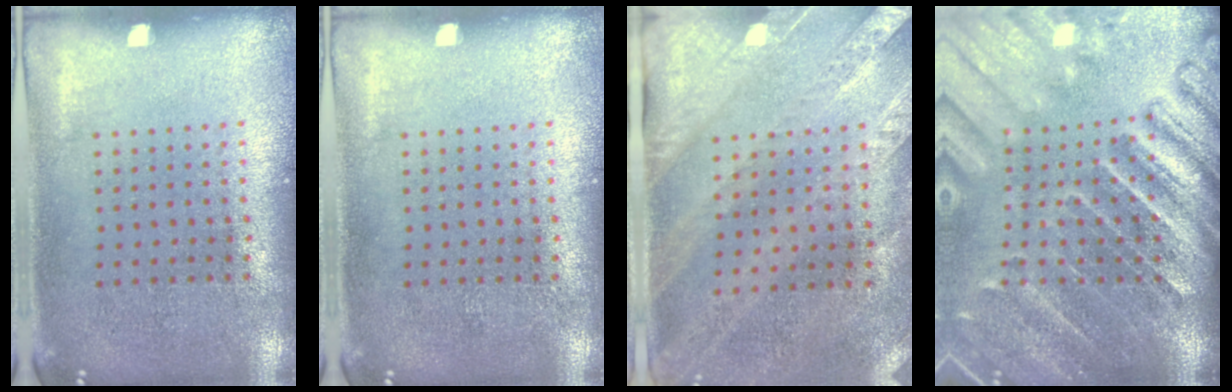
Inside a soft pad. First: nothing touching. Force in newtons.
{"total": 0.0}
{"total": 2.5, "press": 2.1, "slide": 1.3}
{"total": 4.1, "press": 3.5, "slide": 2.2}